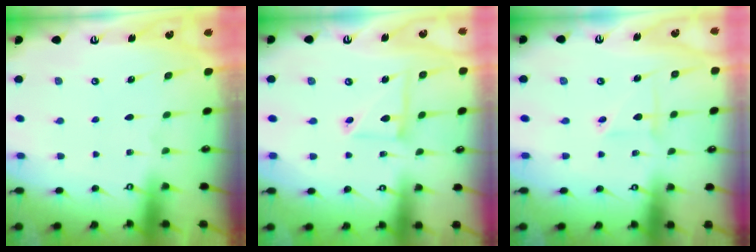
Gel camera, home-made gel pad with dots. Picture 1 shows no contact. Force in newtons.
{"total": 7.7, "press": 7.7, "slide": 0.6}
{"total": 2.5, "press": 2.5, "slide": 0.1}